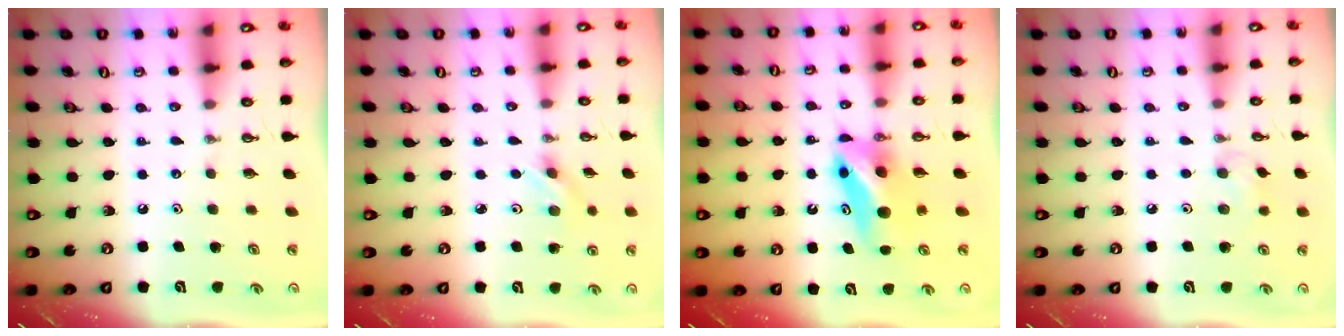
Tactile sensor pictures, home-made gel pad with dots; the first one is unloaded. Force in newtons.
{"total": 3.6, "press": 3.3, "slide": 1.4}
{"total": 8.1, "press": 7.3, "slide": 3.5}
{"total": 6.3, "press": 6.2, "slide": 1.2}